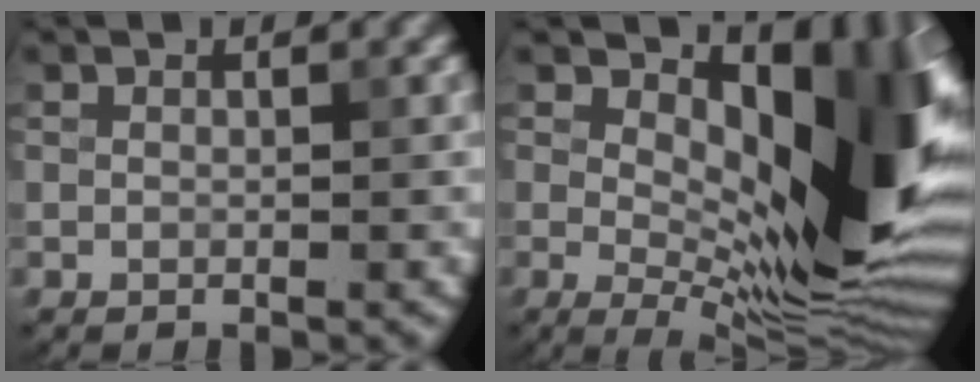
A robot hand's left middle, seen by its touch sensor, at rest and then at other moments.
{"total": 14.5, "force": [2.9, 6.5, 12.6], "torque": [-0.148, -0.007, 0.048]}